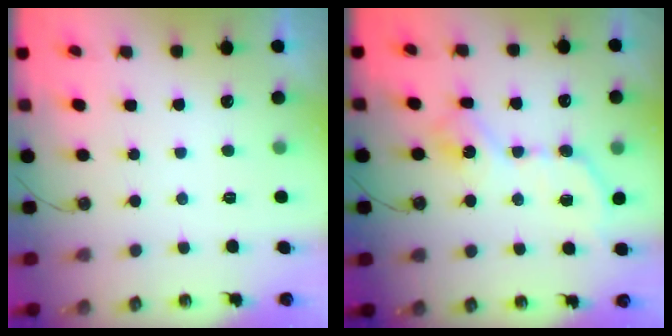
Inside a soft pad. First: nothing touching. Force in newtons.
{"total": 11.3, "press": 11.3, "slide": 0.4}